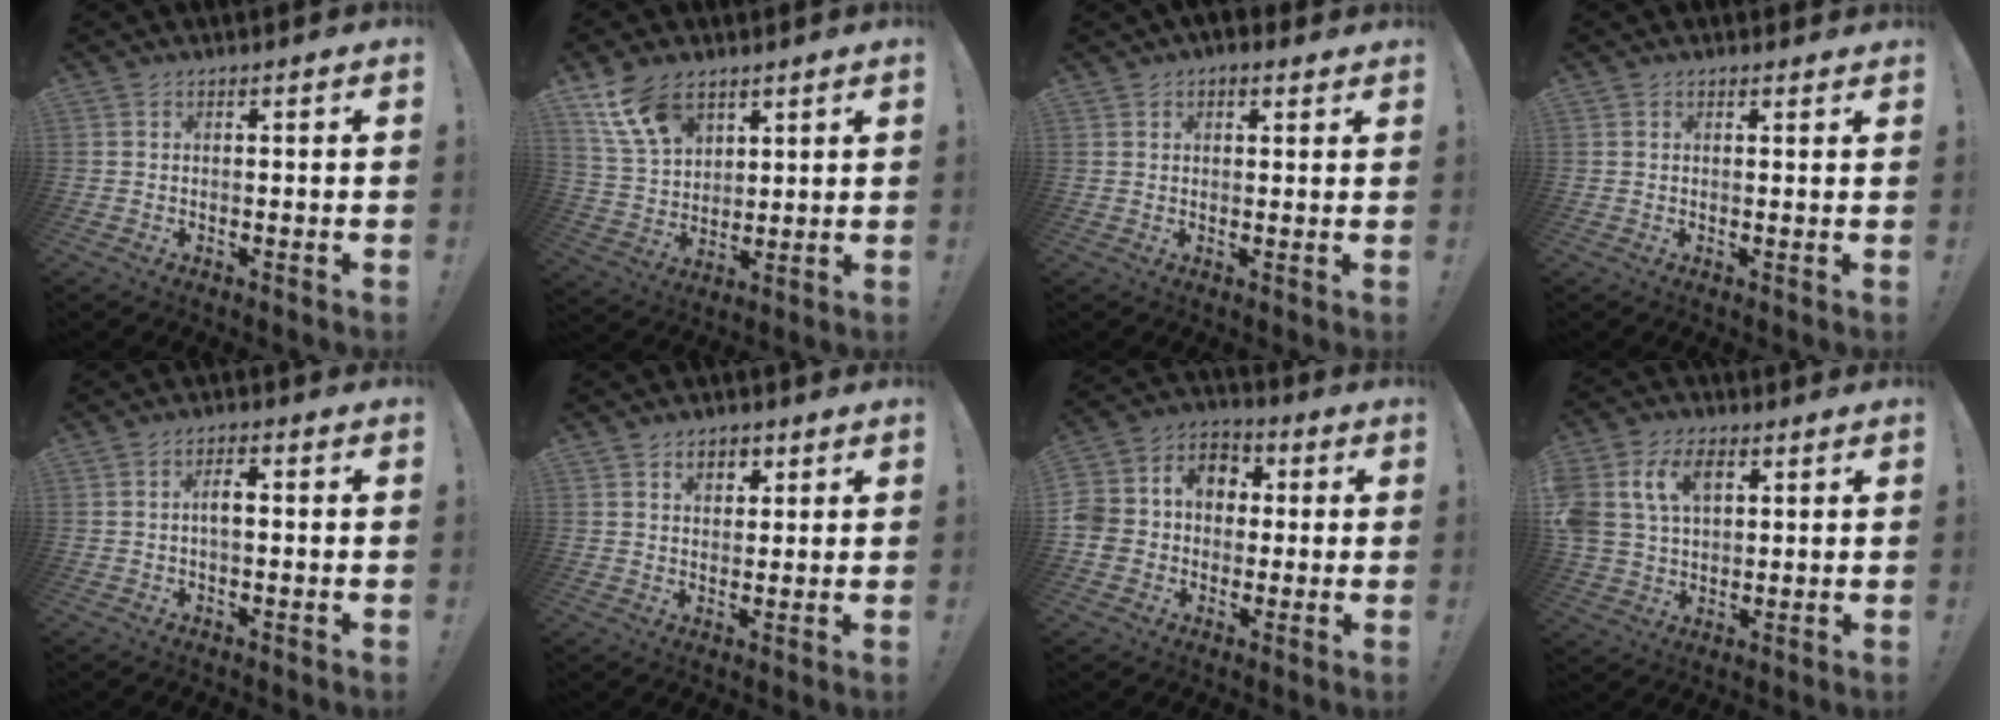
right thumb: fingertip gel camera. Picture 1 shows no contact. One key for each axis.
{"total": 13.1, "fx": 7.8, "fy": 8.1, "fz": 6.8, "tx": -0.129, "ty": -0.029, "tz": 0.156}
{"total": 3.1, "fx": 2.1, "fy": 2.1, "fz": 0.9, "tx": -0.007, "ty": -0.006, "tz": 0.036}
{"total": 1.1, "fx": 0.9, "fy": 0.6, "fz": -0.1, "tx": 0.018, "ty": -0.005, "tz": 0.015}
{"total": 3.8, "fx": -0.2, "fy": 1.5, "fz": 3.5, "tx": -0.061, "ty": 0.010, "tz": -0.007}
{"total": 4.7, "fx": 2.2, "fy": 3.4, "fz": 2.4, "tx": -0.032, "ty": -0.002, "tz": 0.037}
{"total": 10.5, "fx": 0.0, "fy": 9.6, "fz": 4.1, "tx": -0.077, "ty": 0.013, "tz": 0.009}
{"total": 12.4, "fx": 4.4, "fy": 9.0, "fz": 7.3, "tx": -0.154, "ty": -0.002, "tz": 0.086}